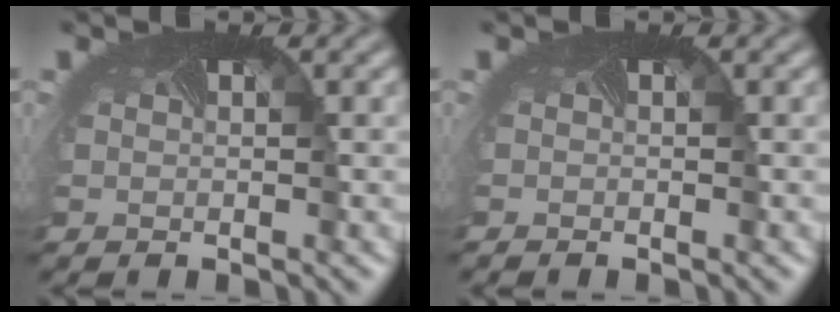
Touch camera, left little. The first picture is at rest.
{"total": 0.6, "force": [-0.4, -0.4, -0.2], "torque": [0.001, -0.004, -0.008]}